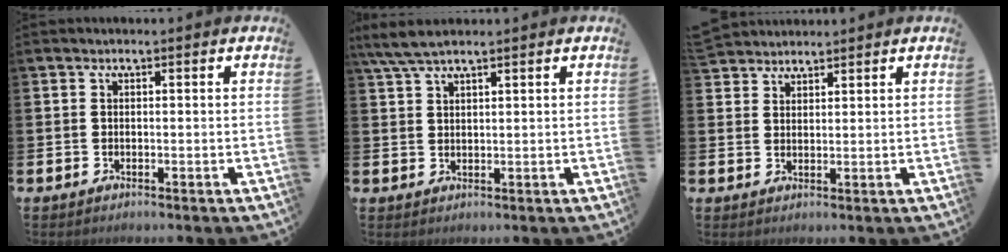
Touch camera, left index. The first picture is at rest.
{"total": 4.4, "force": [3.7, 0.7, 2.4], "torque": [-0.054, -0.004, 0.067]}
{"total": 3.0, "force": [2.9, 0.5, -0.3], "torque": [0.013, -0.015, 0.053]}